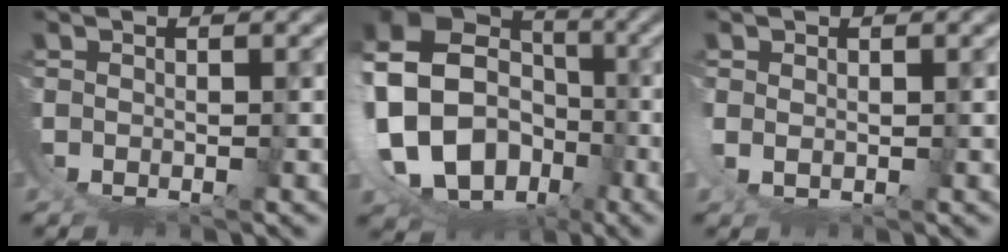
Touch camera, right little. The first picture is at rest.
{"total": 17.4, "force": [-2.5, 14.1, 9.9], "torque": [-0.227, -0.060, -0.028]}
{"total": 1.2, "force": [0.7, 0.1, 1.0], "torque": [-0.032, -0.013, 0.024]}